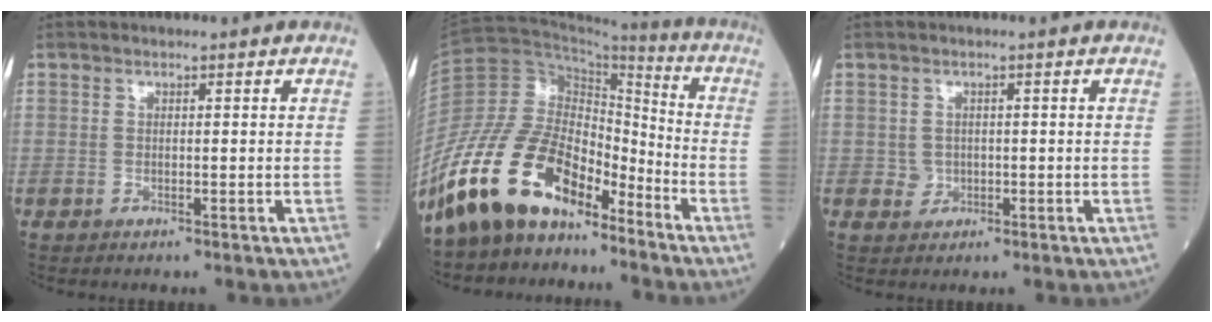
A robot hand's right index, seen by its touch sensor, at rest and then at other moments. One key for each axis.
{"total": 15.3, "fx": -11.5, "fy": 6.6, "fz": 7.6, "tx": -0.156, "ty": 0.034, "tz": -0.217}
{"total": 1.5, "fx": 0.2, "fy": 1.5, "fz": 0.3, "tx": 0.000, "ty": 0.003, "tz": 0.009}